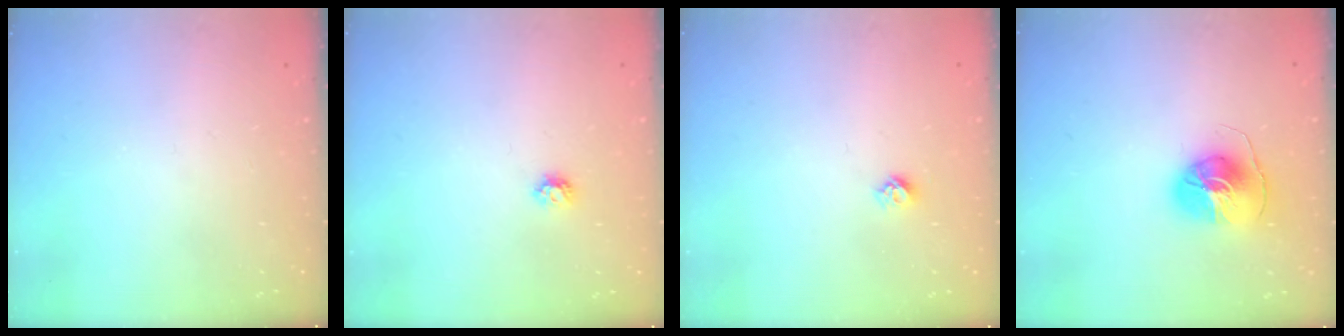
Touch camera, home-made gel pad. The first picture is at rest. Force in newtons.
{"total": 4.4, "press": 4.4, "slide": 0.7}
{"total": 4.3, "press": 4.2, "slide": 0.6}
{"total": 8.6, "press": 8.5, "slide": 0.7}